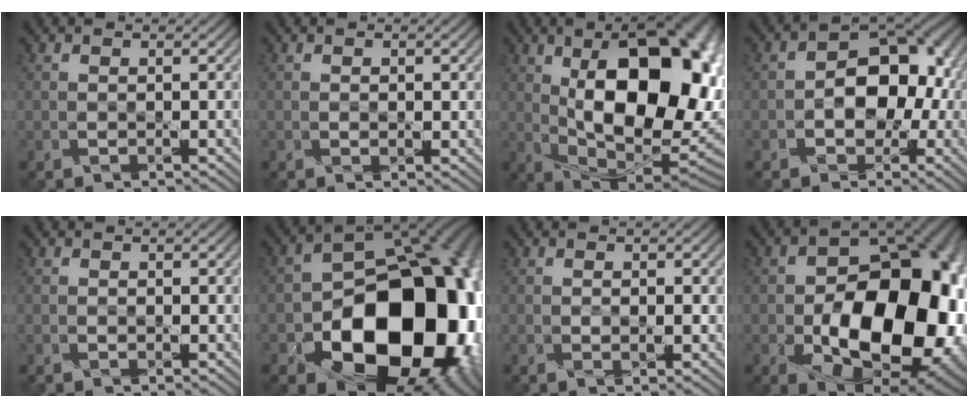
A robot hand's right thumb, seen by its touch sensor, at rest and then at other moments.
{"total": 0.9, "force": [0.1, 0.7, 0.7], "torque": [-0.010, -0.003, 0.001]}
{"total": 20.2, "force": [2.9, 11.0, 16.6], "torque": [-0.223, 0.015, 0.040]}
{"total": 8.8, "force": [-0.6, 6.2, 6.3], "torque": [-0.080, 0.009, -0.018]}
{"total": 0.6, "force": [0.1, 0.5, 0.4], "torque": [-0.006, -0.003, -0.001]}
{"total": 21.9, "force": [-5.8, 14.9, 14.9], "torque": [-0.221, -0.054, -0.067]}
{"total": 1.5, "force": [0.0, 1.0, 1.2], "torque": [-0.019, -0.004, 0.002]}
{"total": 20.3, "force": [-3.5, 12.9, 15.2], "torque": [-0.205, -0.040, -0.034]}